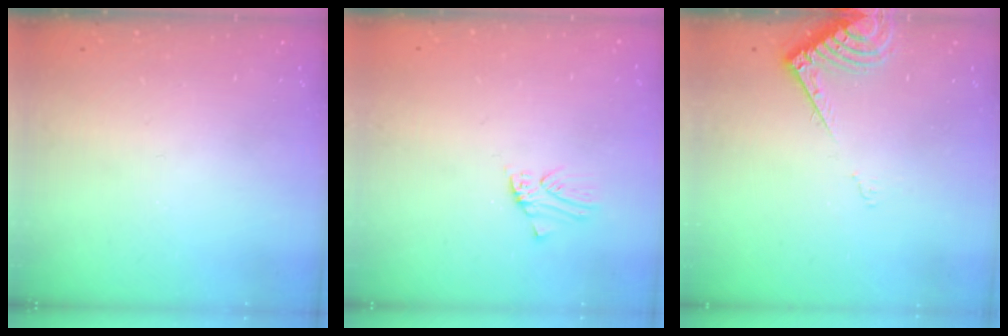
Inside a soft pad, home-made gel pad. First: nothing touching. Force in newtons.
{"total": 0.7, "press": 0.7, "slide": 0.1}
{"total": 7.0, "press": 7.0, "slide": 0.6}